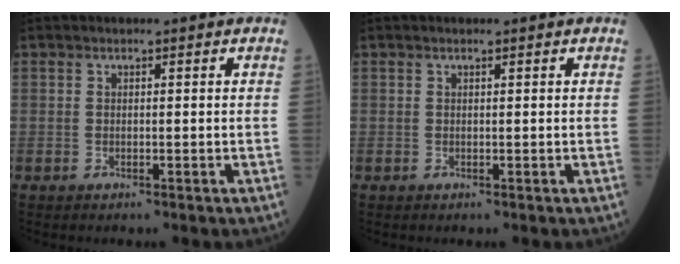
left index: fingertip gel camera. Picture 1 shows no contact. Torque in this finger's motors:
{"motor_torque": [0.15, 0.00, 0.00, -0.01]}